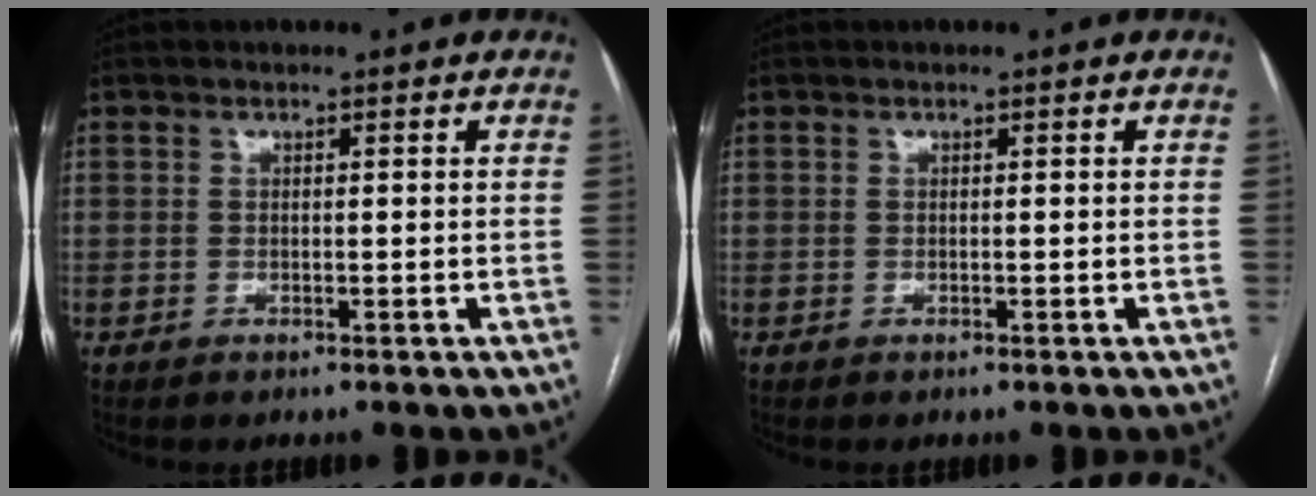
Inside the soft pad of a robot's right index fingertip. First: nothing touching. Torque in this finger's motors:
{"motor_torque": [0.00, 0.00, 0.00, 0.00]}